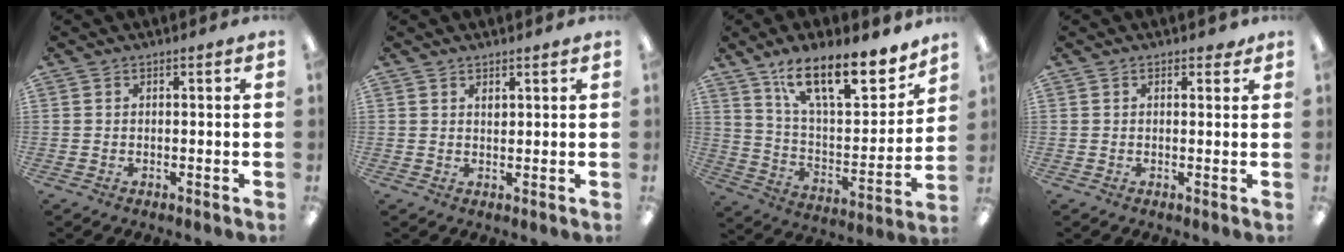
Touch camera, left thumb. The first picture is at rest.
{"total": 1.6, "force": [1.3, 0.6, 0.8], "torque": [-0.009, -0.004, 0.021]}
{"total": 19.1, "force": [13.0, 7.1, 12.0], "torque": [-0.185, -0.083, 0.220]}
{"total": 1.5, "force": [0.9, 0.8, 0.9], "torque": [-0.002, -0.003, 0.011]}